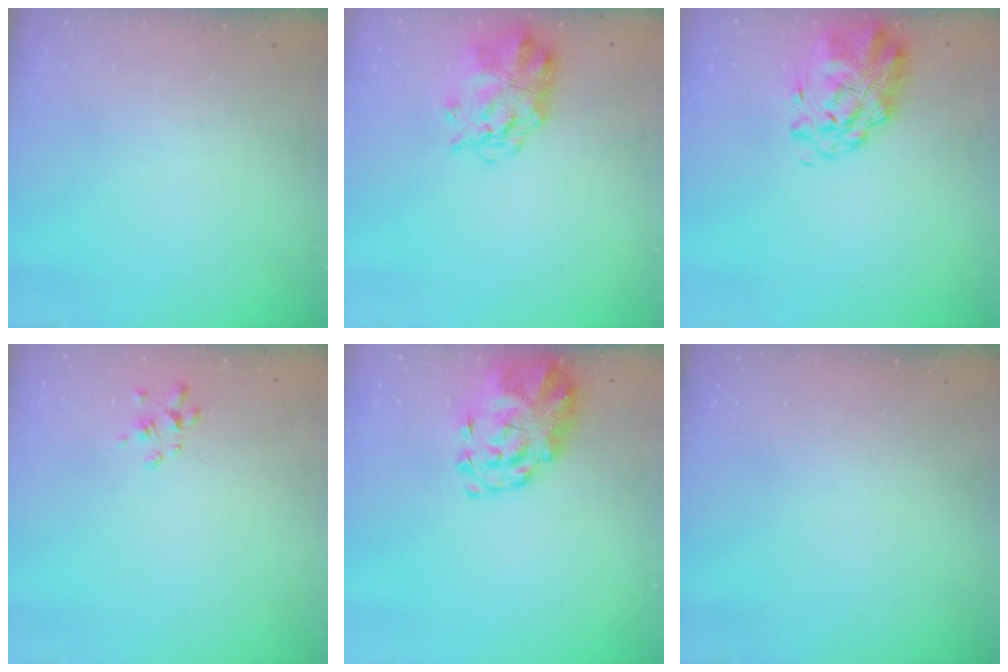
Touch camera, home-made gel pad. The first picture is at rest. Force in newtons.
{"total": 4.4, "press": 4.1, "slide": 1.6}
{"total": 3.2, "press": 2.6, "slide": 1.8}
{"total": 2.6, "press": 2.4, "slide": 1.0}
{"total": 4.3, "press": 4.1, "slide": 1.3}
{"total": 0.0}